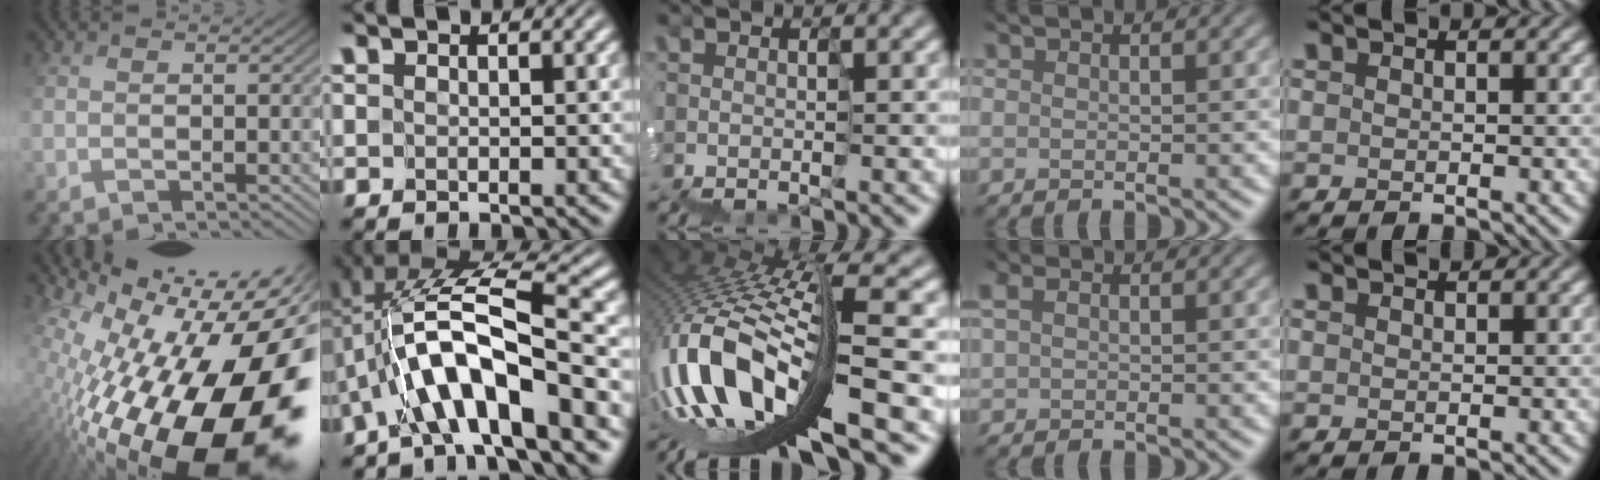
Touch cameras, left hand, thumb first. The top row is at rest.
{"thumb": {"total": 20.4, "force": [-4.8, 9.1, 17.6], "torque": [-0.269, -0.043, -0.054]}, "index": {"total": 9.7, "force": [-3.3, 2.6, 8.7], "torque": [-0.149, 0.019, -0.065]}, "middle": {"total": 10.3, "force": [-4.2, 3.1, 8.9], "torque": [-0.204, 0.017, -0.067]}, "ring": {"total": 1.3, "force": [0.6, 0.9, 0.8], "torque": [-0.028, 0.009, 0.023]}, "little": {"total": 0.8, "force": [0.8, 0.1, 0.1], "torque": [-0.002, 0.003, 0.012]}}